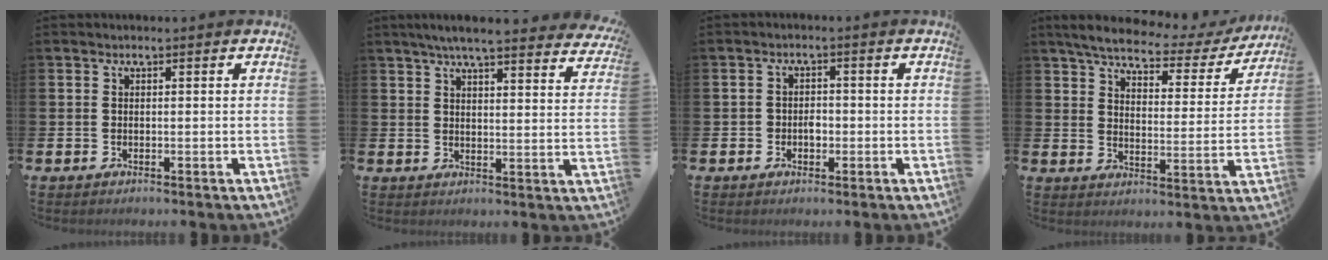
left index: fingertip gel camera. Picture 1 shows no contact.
{"total": 5.9, "force": [5.5, 0.4, 2.2], "torque": [-0.046, -0.029, 0.094]}
{"total": 1.8, "force": [-0.5, 1.5, 0.9], "torque": [-0.005, 0.000, -0.016]}
{"total": 5.6, "force": [4.8, 1.5, 2.5], "torque": [-0.073, -0.029, 0.076]}